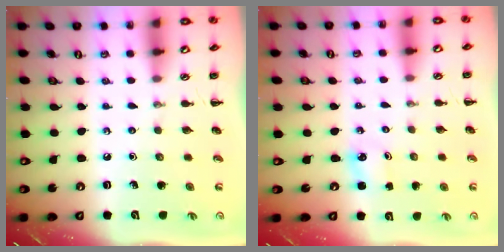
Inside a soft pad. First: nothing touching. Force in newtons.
{"total": 1.4, "press": 1.4, "slide": 0.3}